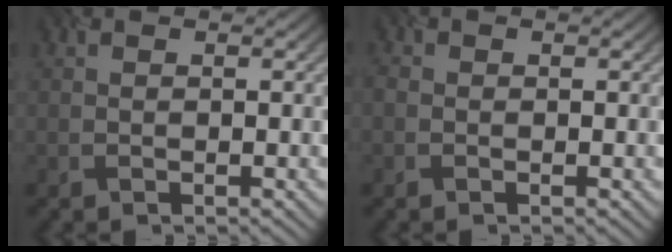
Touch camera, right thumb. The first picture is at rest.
{"total": 0.8, "force": [-0.7, 0.3, -0.2], "torque": [-0.001, -0.005, -0.009]}